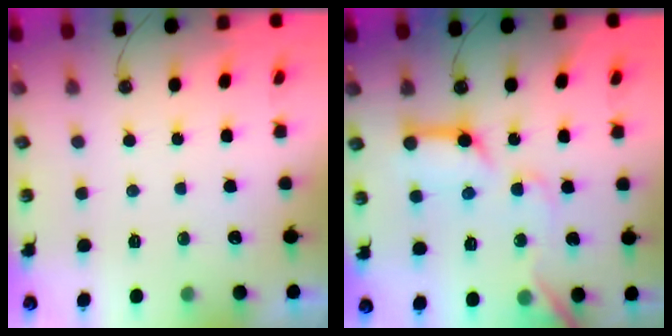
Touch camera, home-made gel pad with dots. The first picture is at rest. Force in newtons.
{"total": 14.3, "press": 14.1, "slide": 1.8}